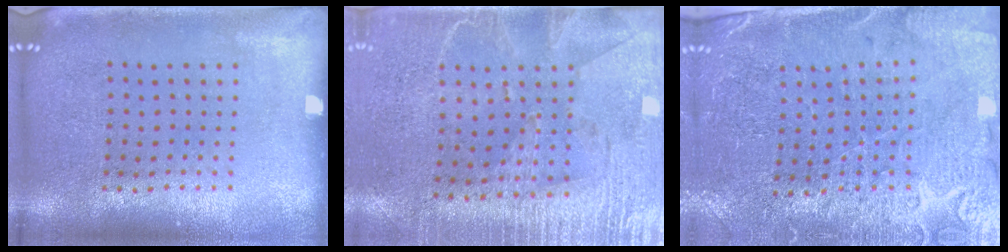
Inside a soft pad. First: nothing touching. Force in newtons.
{"total": 2.9, "press": 2.6, "slide": 1.4}
{"total": 3.3, "press": 3.2, "slide": 1.0}